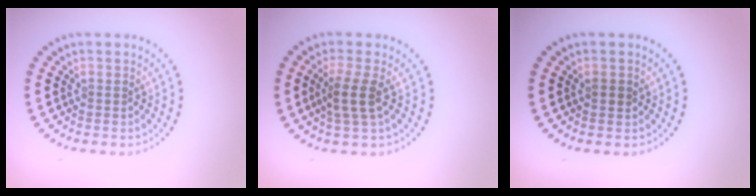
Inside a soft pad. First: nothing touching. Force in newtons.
{"total": 2.5, "press": 2.0, "slide": 1.4}
{"total": 0.8, "press": 0.8, "slide": 0.2}